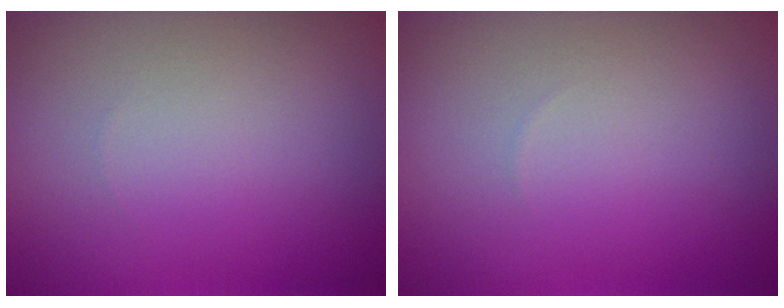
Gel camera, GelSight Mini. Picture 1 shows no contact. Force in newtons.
{"total": 0.0}